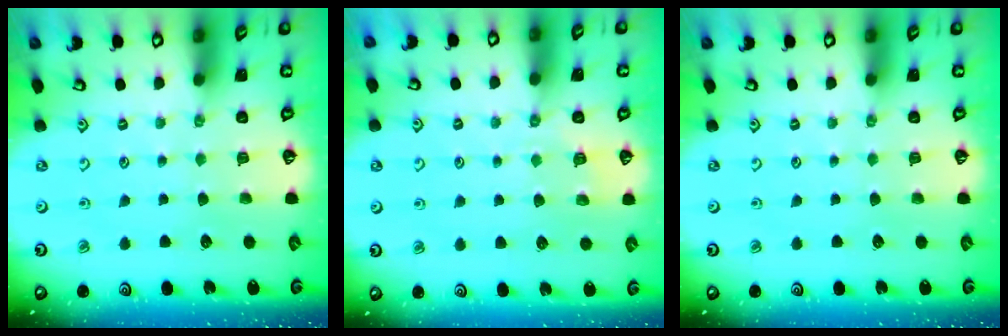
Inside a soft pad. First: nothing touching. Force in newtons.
{"total": 3.0, "press": 2.6, "slide": 1.5}
{"total": 0.0}